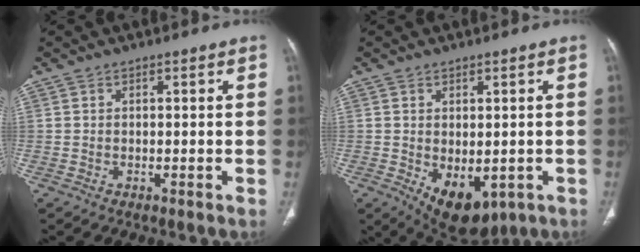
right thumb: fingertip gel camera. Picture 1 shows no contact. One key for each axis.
{"total": 9.6, "fx": -2.7, "fy": 5.5, "fz": 7.3, "tx": -0.093, "ty": -0.006, "tz": -0.017}